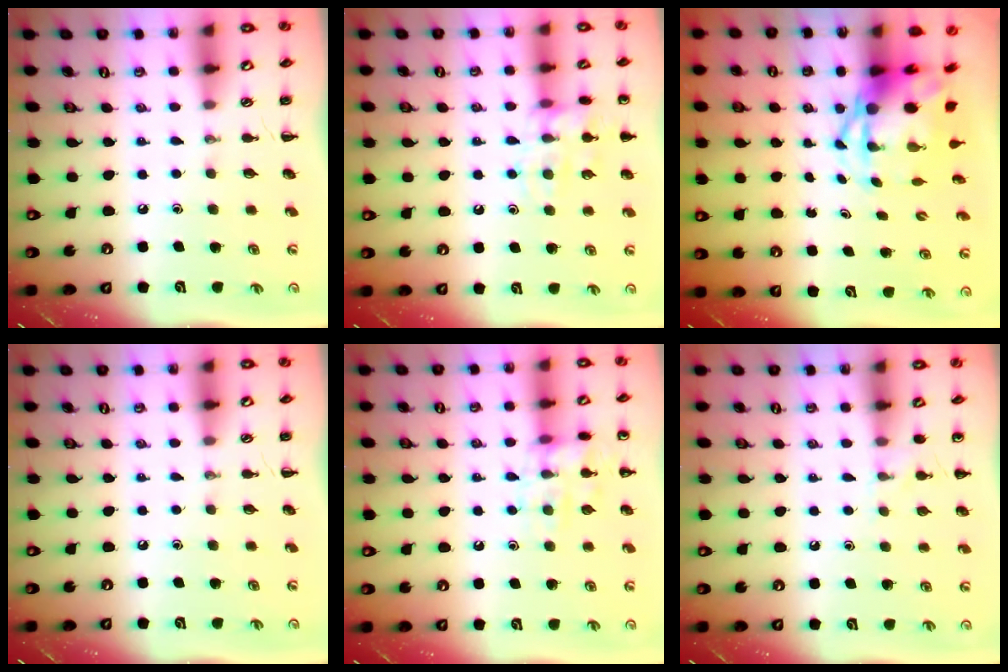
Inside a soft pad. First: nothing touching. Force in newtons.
{"total": 12.8, "press": 12.8, "slide": 0.9}
{"total": 5.2, "press": 5.0, "slide": 1.5}
{"total": 0.0}
{"total": 11.3, "press": 11.3, "slide": 0.5}
{"total": 5.0, "press": 4.7, "slide": 1.9}